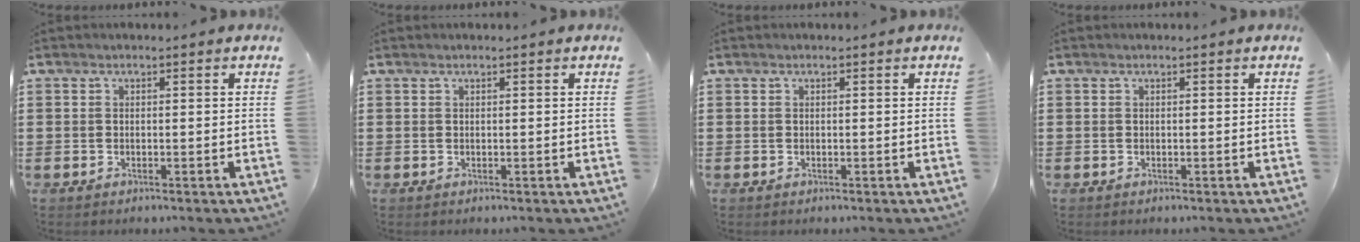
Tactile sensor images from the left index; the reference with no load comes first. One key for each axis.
{"total": 0.0}
{"total": 0.0}
{"total": 0.0}